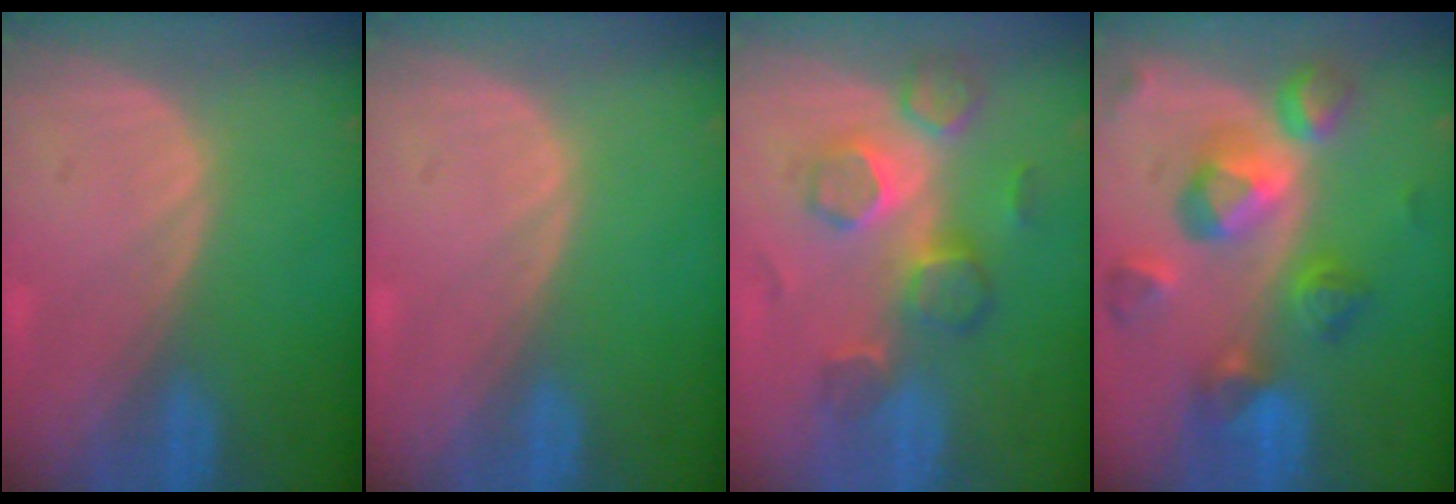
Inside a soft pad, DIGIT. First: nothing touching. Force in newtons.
{"total": 0.0}
{"total": 8.9, "press": 7.7, "slide": 4.5}
{"total": 10.4, "press": 9.3, "slide": 4.7}